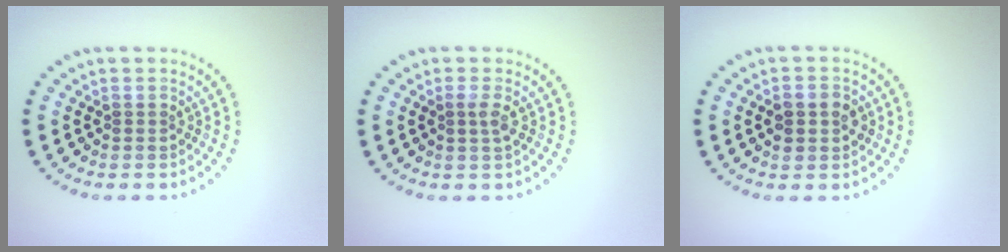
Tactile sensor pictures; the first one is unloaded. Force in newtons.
{"total": 1.1, "press": 0.9, "slide": 0.6}
{"total": 2.4, "press": 2.4, "slide": 0.2}